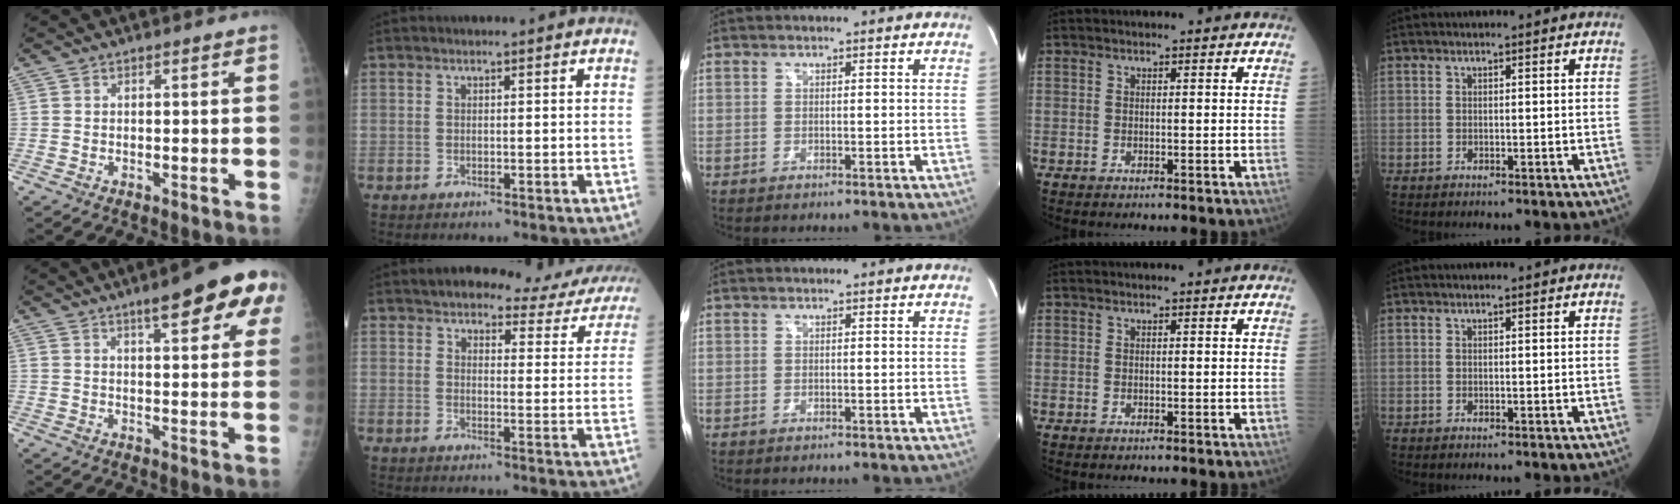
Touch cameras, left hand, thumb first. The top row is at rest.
{"thumb": {"total": 13.5, "force": [7.0, 3.5, 11.0], "torque": [-0.116, -0.013, 0.086]}, "index": {"total": 14.0, "force": [12.9, 3.6, 4.2], "torque": [-0.023, -0.018, 0.127]}}